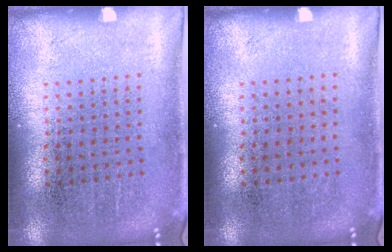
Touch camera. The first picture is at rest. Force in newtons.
{"total": 0.0}